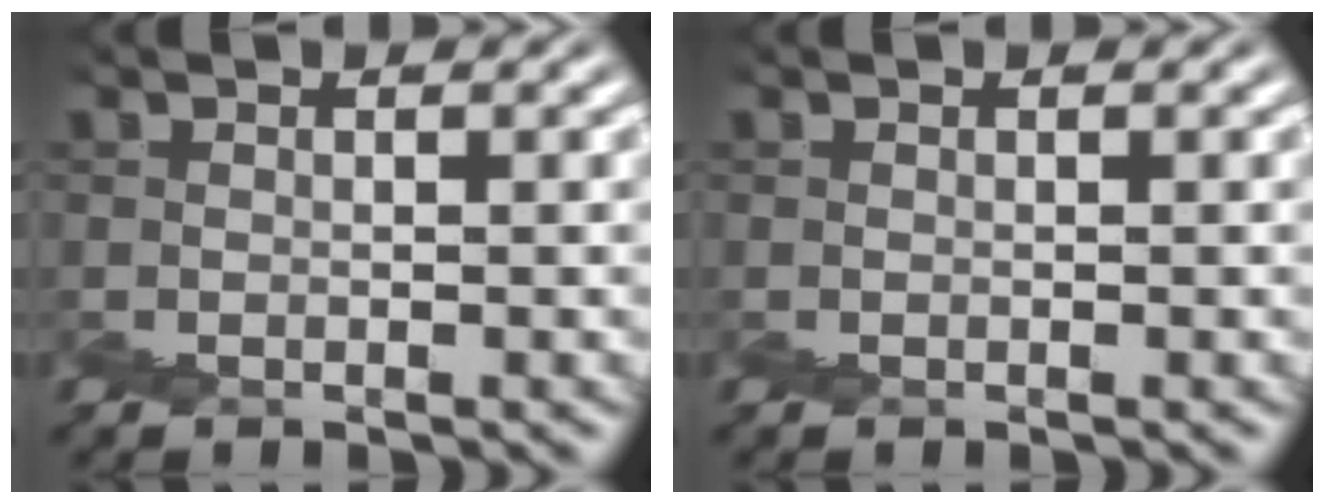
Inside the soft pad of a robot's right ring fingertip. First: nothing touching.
{"total": 0.0}